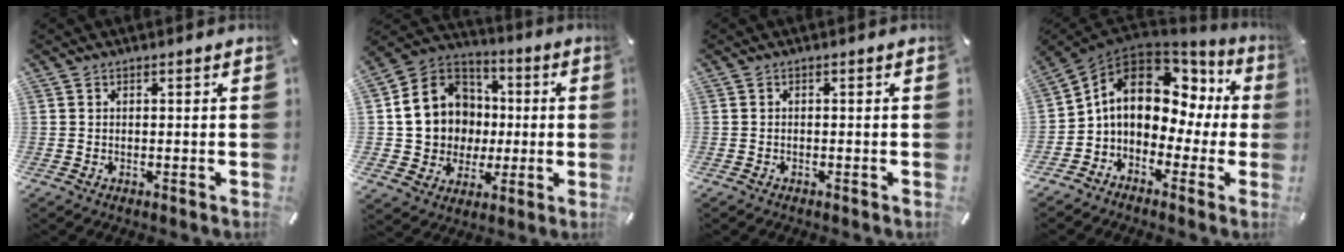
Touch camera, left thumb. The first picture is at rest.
{"total": 15.3, "force": [0.3, 14.6, 4.8], "torque": [-0.098, 0.002, 0.020]}
{"total": 0.7, "force": [-0.6, 0.3, 0.2], "torque": [-0.005, 0.001, -0.014]}
{"total": 12.9, "force": [2.0, 10.0, 8.0], "torque": [-0.130, 0.000, 0.037]}